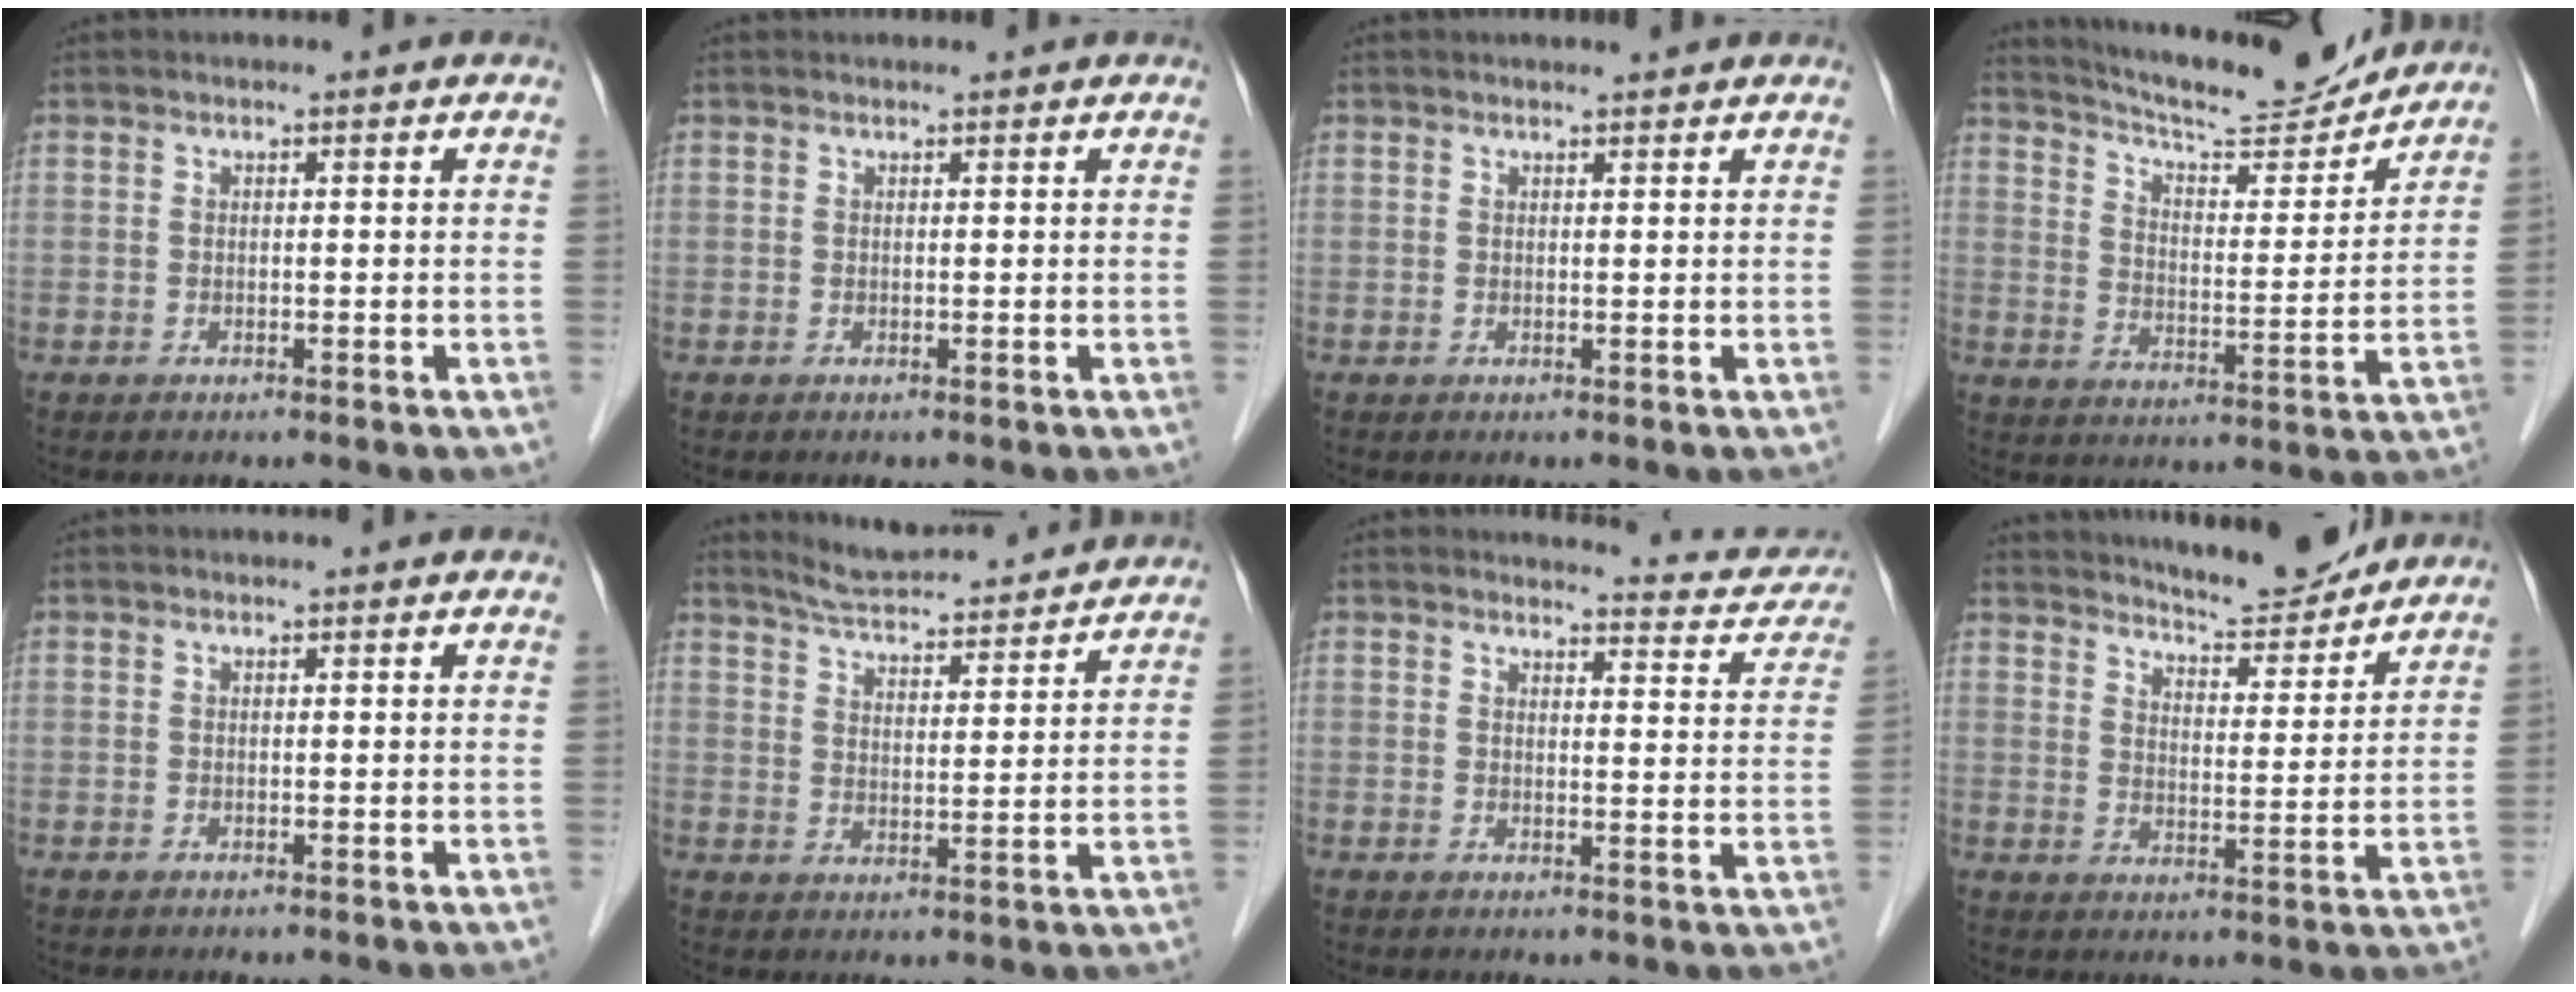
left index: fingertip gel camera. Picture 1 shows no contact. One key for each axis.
{"total": 0.7, "fx": 0.7, "fy": 0.1, "fz": 0.0, "tx": -0.006, "ty": 0.012, "tz": 0.013}
{"total": 1.7, "fx": 1.6, "fy": 0.1, "fz": 0.4, "tx": -0.008, "ty": 0.007, "tz": 0.024}
{"total": 16.2, "fx": 15.4, "fy": 1.7, "fz": 4.9, "tx": -0.085, "ty": -0.009, "tz": 0.226}
{"total": 0.0}
{"total": 14.6, "fx": 13.8, "fy": 1.8, "fz": 4.4, "tx": -0.069, "ty": 0.016, "tz": 0.197}
{"total": 8.1, "fx": 8.0, "fy": 1.2, "fz": 0.3, "tx": 0.009, "ty": -0.025, "tz": 0.075}
{"total": 10.8, "fx": 10.4, "fy": 1.3, "fz": 2.9, "tx": -0.045, "ty": -0.005, "tz": 0.150}